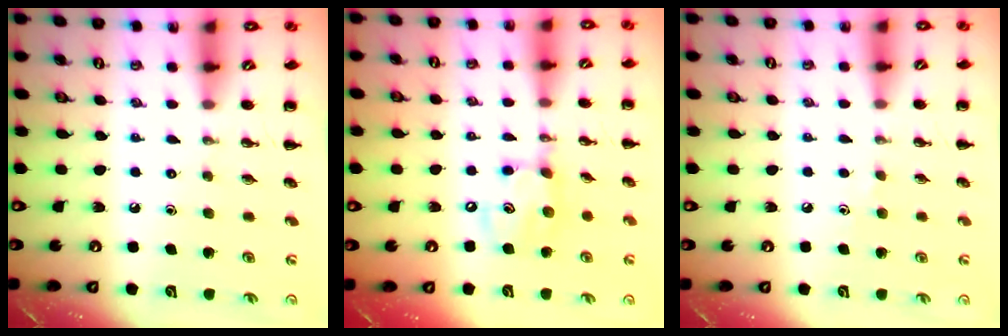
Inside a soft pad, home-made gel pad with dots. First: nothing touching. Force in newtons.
{"total": 9.6, "press": 9.4, "slide": 1.6}
{"total": 3.1, "press": 2.9, "slide": 1.1}